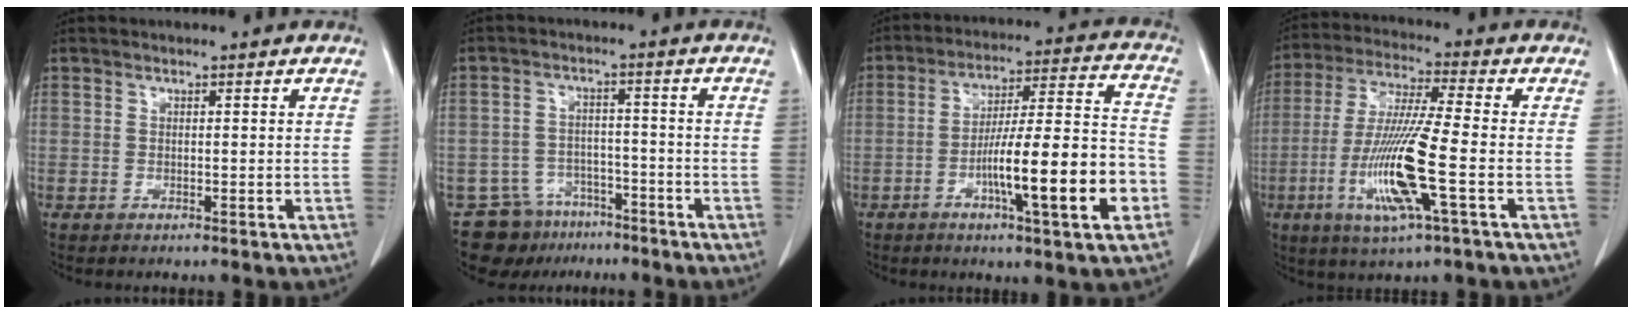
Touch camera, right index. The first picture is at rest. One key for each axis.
{"total": 8.6, "fx": -6.6, "fy": 5.5, "fz": 0.6, "tx": -0.006, "ty": 0.023, "tz": -0.100}
{"total": 16.7, "fx": -5.7, "fy": 1.1, "fz": 15.7, "tx": -0.254, "ty": 0.005, "tz": -0.086}
{"total": 13.7, "fx": -3.9, "fy": 0.2, "fz": 13.1, "tx": -0.272, "ty": -0.017, "tz": -0.079}